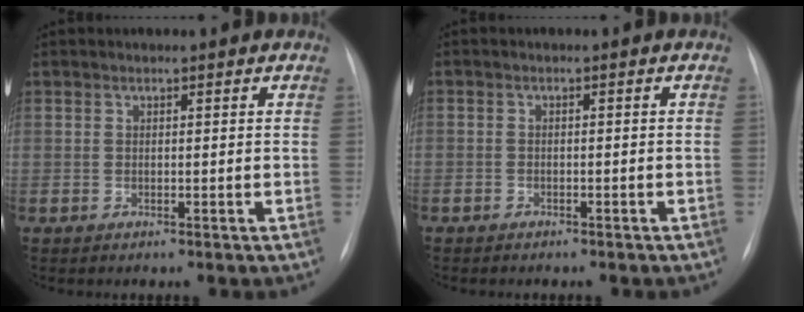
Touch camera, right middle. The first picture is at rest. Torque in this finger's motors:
{"motor_torque": [1.35, -0.79, 0.29, -0.21]}